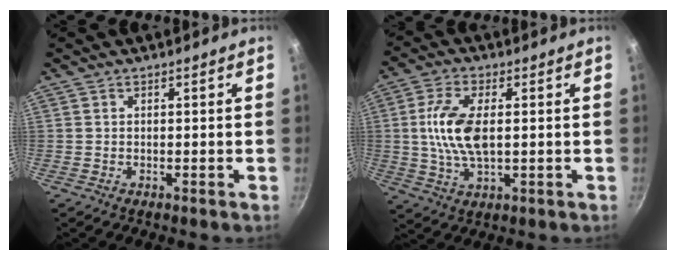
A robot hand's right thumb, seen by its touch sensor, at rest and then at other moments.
{"total": 10.6, "force": [0.8, 5.2, 9.2], "torque": [-0.181, 0.003, 0.012]}